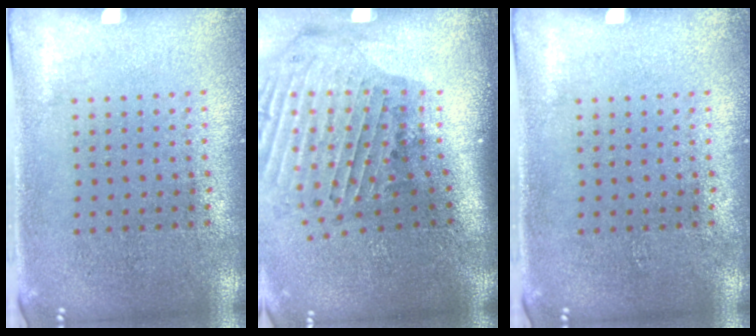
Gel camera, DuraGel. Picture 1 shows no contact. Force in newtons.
{"total": 3.0, "press": 2.2, "slide": 2.0}
{"total": 0.0}